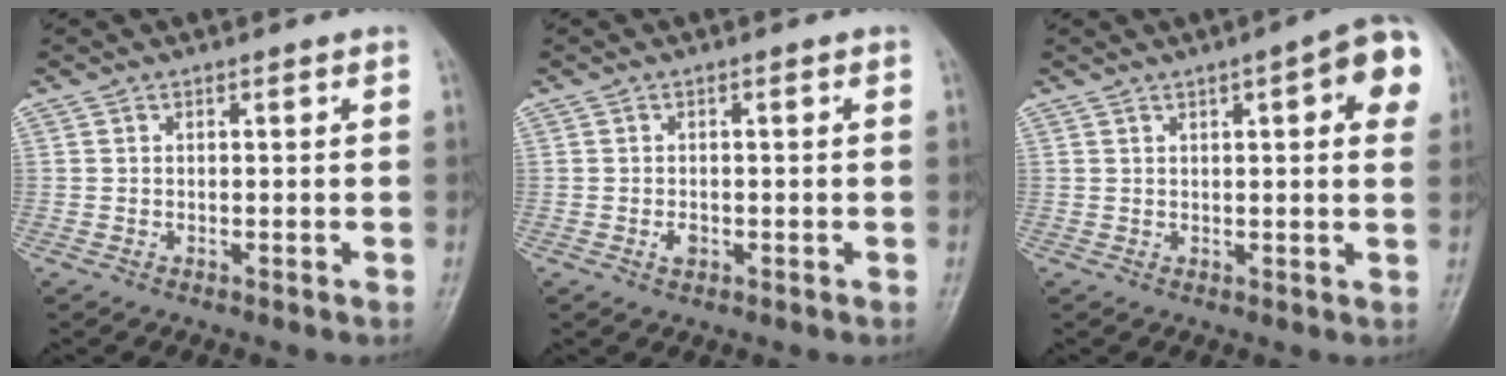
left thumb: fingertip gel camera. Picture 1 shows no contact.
{"total": 1.8, "force": [-0.7, 1.1, 1.2], "torque": [-0.018, 0.005, -0.011]}
{"total": 10.2, "force": [3.6, 2.8, 9.2], "torque": [-0.088, 0.005, 0.034]}